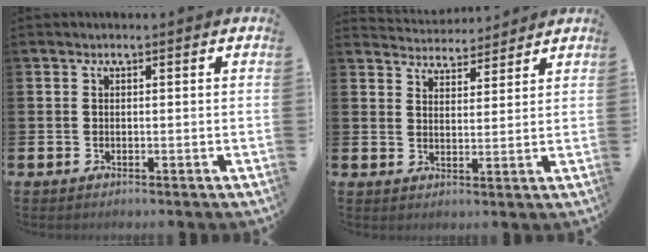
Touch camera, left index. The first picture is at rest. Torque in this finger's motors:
{"motor_torque": [0.30, -0.31, 0.01, -0.02]}